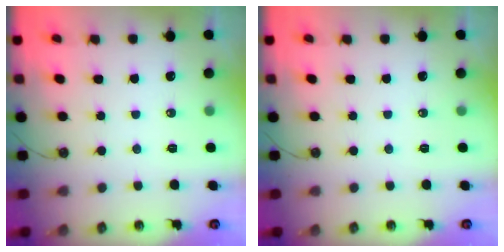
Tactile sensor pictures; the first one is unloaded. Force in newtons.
{"total": 0.0}